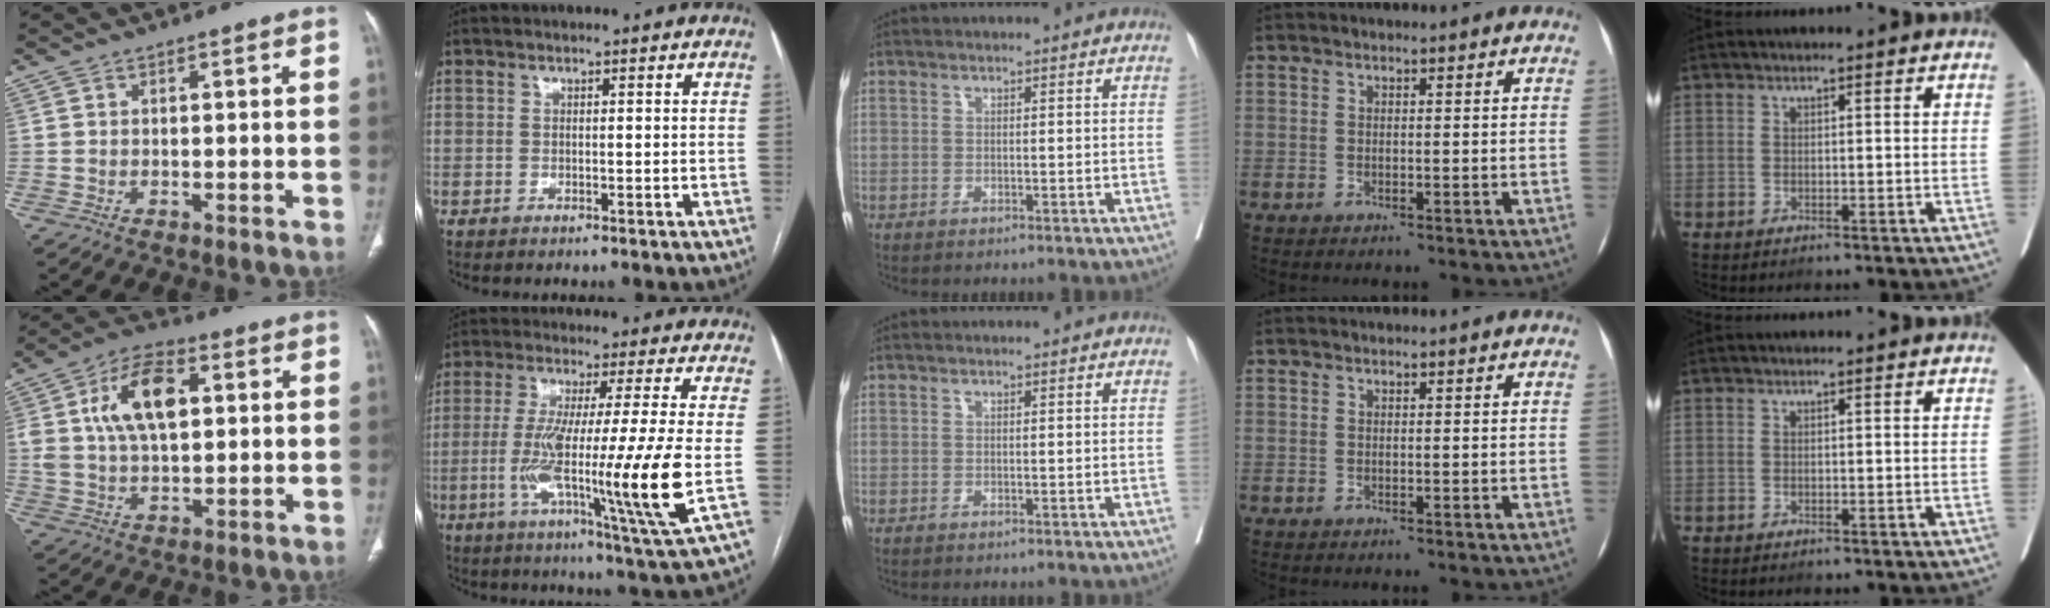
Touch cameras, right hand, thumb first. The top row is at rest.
{"thumb": {"total": 13.3, "force": [3.1, 7.3, 10.6], "torque": [-0.184, 0.008, 0.053]}, "index": {"total": 17.4, "force": [-2.6, -1.2, 17.2], "torque": [-0.300, -0.029, -0.055]}}